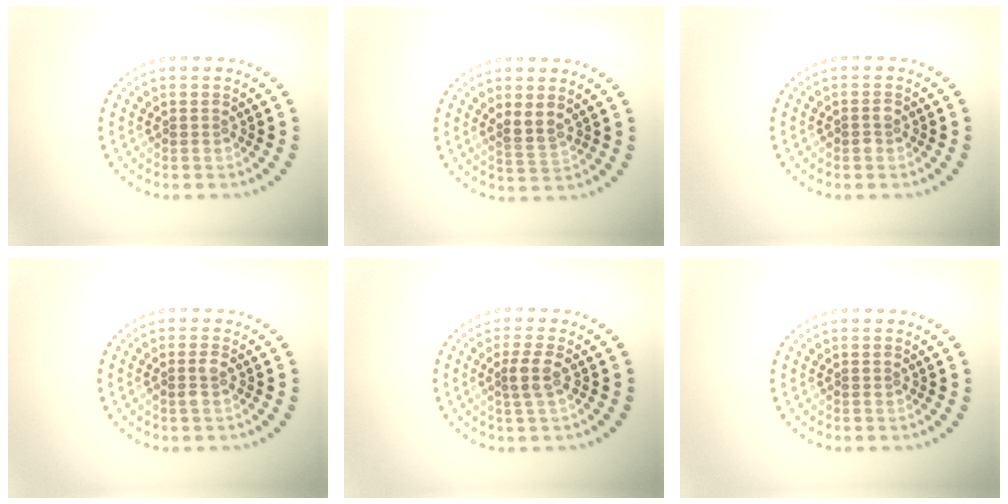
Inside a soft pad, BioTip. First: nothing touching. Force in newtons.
{"total": 1.9, "press": 1.6, "slide": 1.0}
{"total": 1.0, "press": 1.0, "slide": 0.3}
{"total": 1.2, "press": 1.1, "slide": 0.5}
{"total": 2.0, "press": 1.7, "slide": 1.1}
{"total": 0.0}